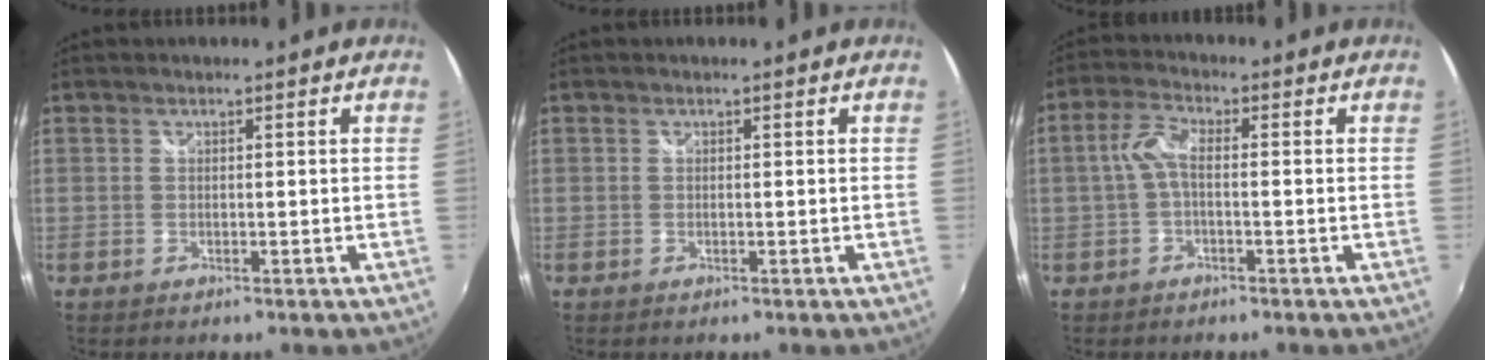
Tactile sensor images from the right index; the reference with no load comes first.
{"total": 0.0}
{"total": 4.2, "force": [-0.7, 1.5, 3.9], "torque": [-0.087, 0.011, -0.015]}